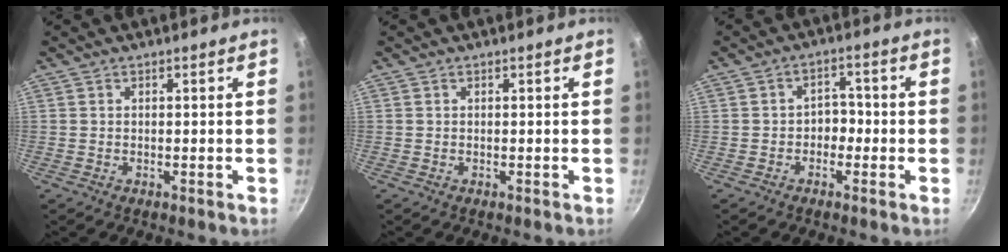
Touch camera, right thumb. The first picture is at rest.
{"total": 0.0}
{"total": 3.8, "force": [-1.1, 3.0, 2.2], "torque": [-0.007, 0.019, -0.028]}